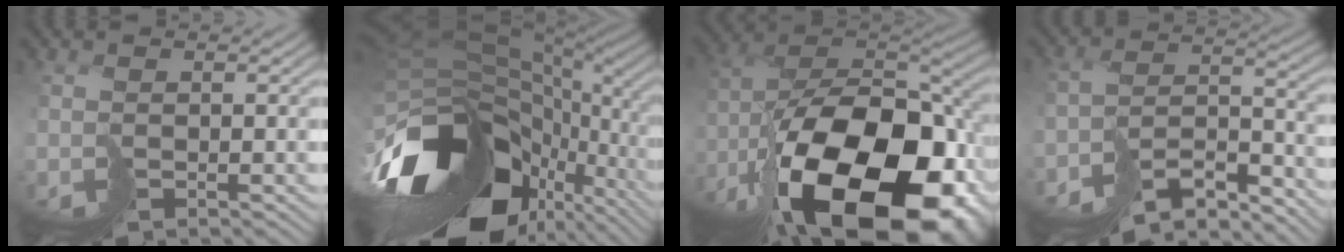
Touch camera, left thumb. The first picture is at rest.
{"total": 17.5, "force": [-5.4, 10.7, 12.7], "torque": [-0.260, -0.028, -0.053]}
{"total": 21.3, "force": [-10.0, 10.9, 15.3], "torque": [-0.292, -0.033, -0.139]}
{"total": 11.7, "force": [-9.8, 3.1, 5.5], "torque": [-0.102, 0.001, -0.157]}